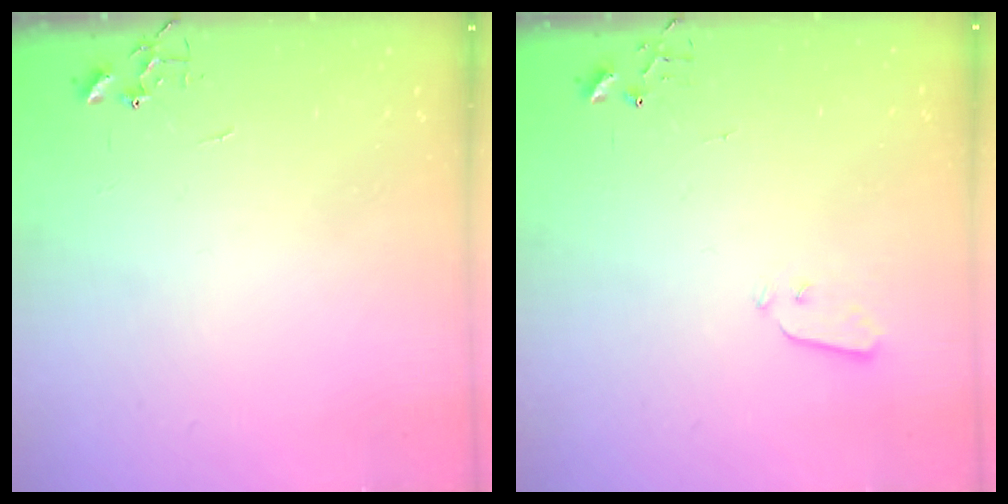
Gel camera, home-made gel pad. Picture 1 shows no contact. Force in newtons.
{"total": 3.8, "press": 3.8, "slide": 0.1}